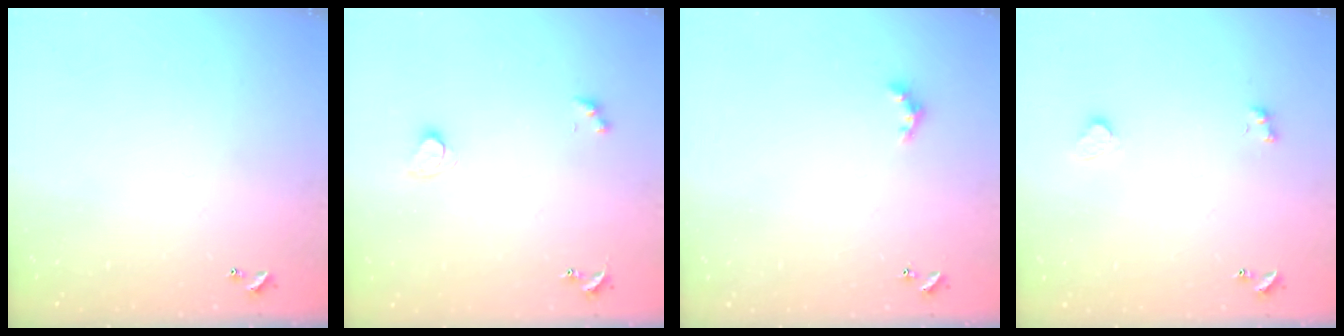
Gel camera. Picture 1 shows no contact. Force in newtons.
{"total": 2.1, "press": 2.1, "slide": 0.4}
{"total": 3.6, "press": 3.6, "slide": 0.6}
{"total": 3.9, "press": 3.8, "slide": 1.1}